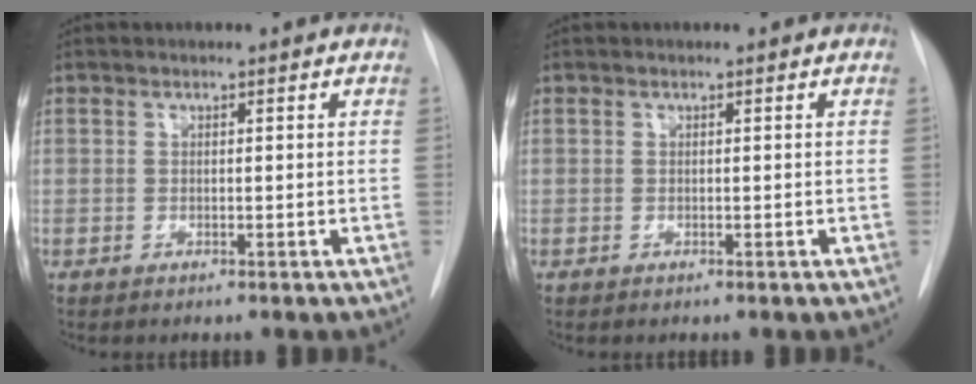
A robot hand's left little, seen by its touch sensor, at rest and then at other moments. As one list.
[{"total": 0.0}]